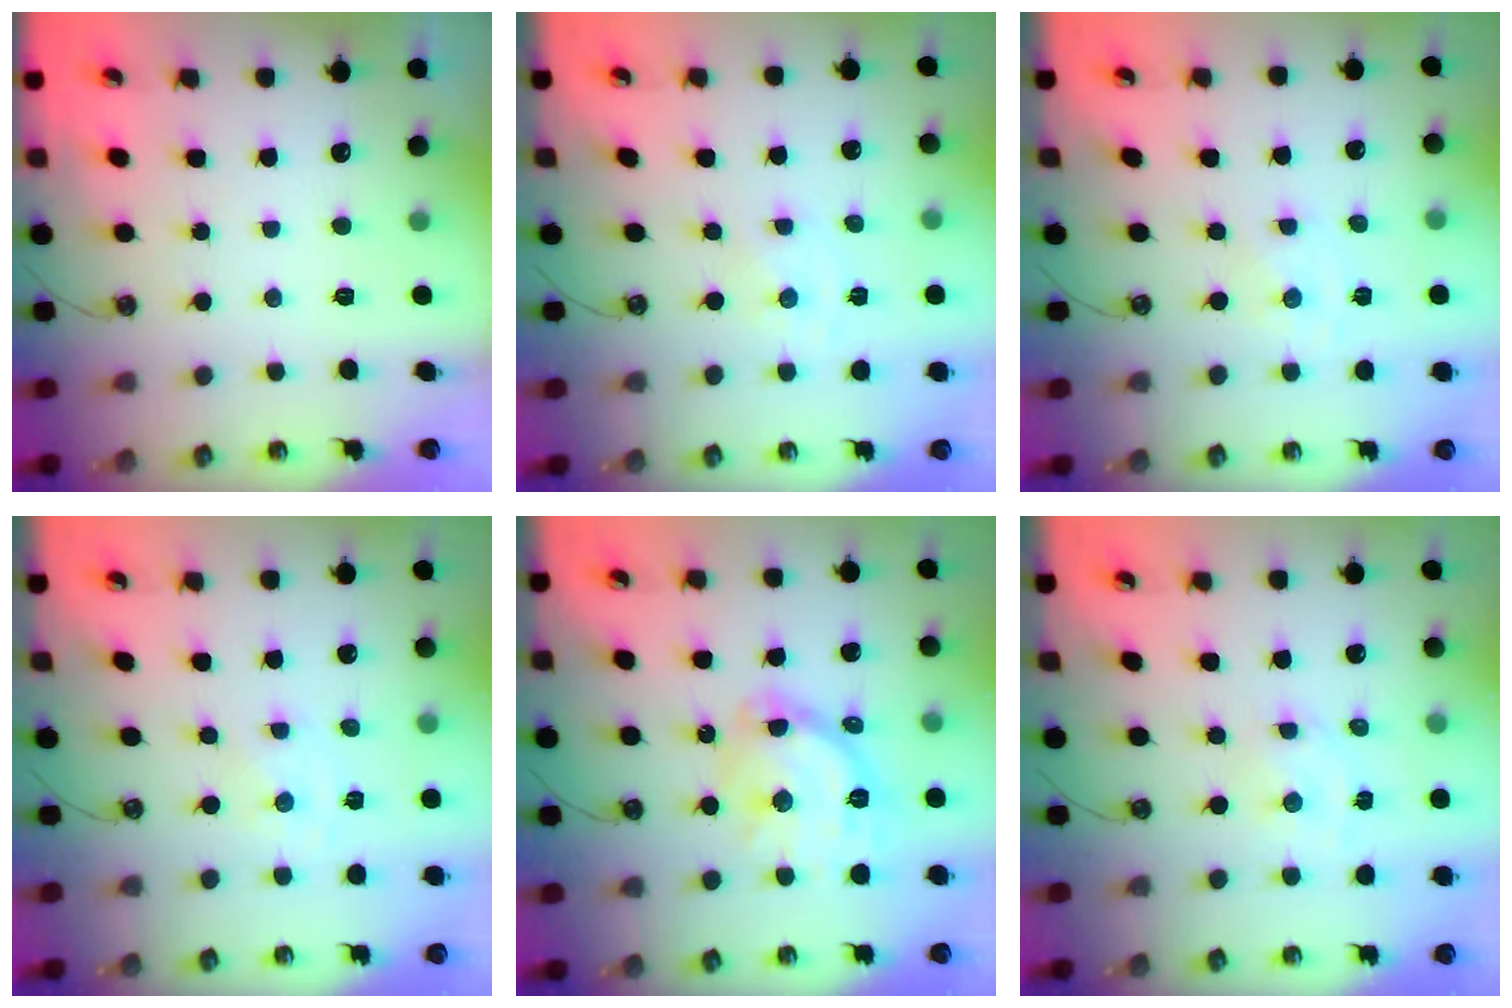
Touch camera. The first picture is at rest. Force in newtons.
{"total": 0.0}
{"total": 0.0}
{"total": 0.0}
{"total": 15.7, "press": 15.6, "slide": 1.7}
{"total": 1.6, "press": 1.6, "slide": 0.2}